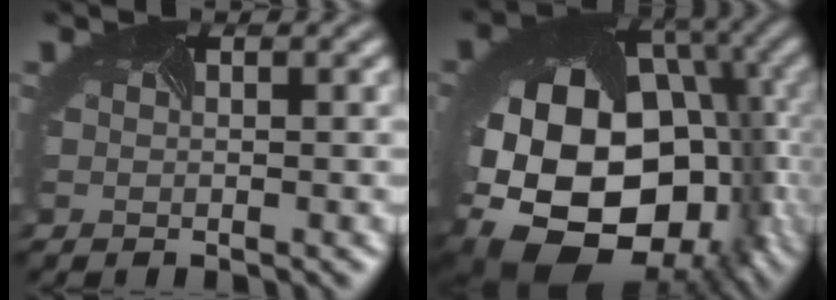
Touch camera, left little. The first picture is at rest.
{"total": 20.3, "force": [-4.8, 14.5, 13.4], "torque": [-0.251, -0.051, -0.046]}